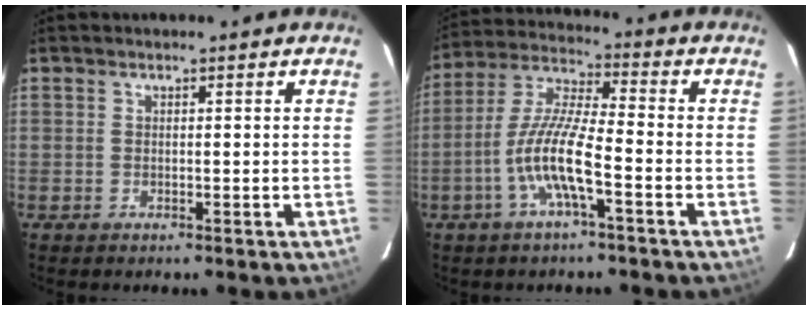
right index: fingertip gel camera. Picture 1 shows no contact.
{"total": 10.8, "force": [-4.2, 1.3, 9.8], "torque": [-0.209, 0.002, -0.084]}